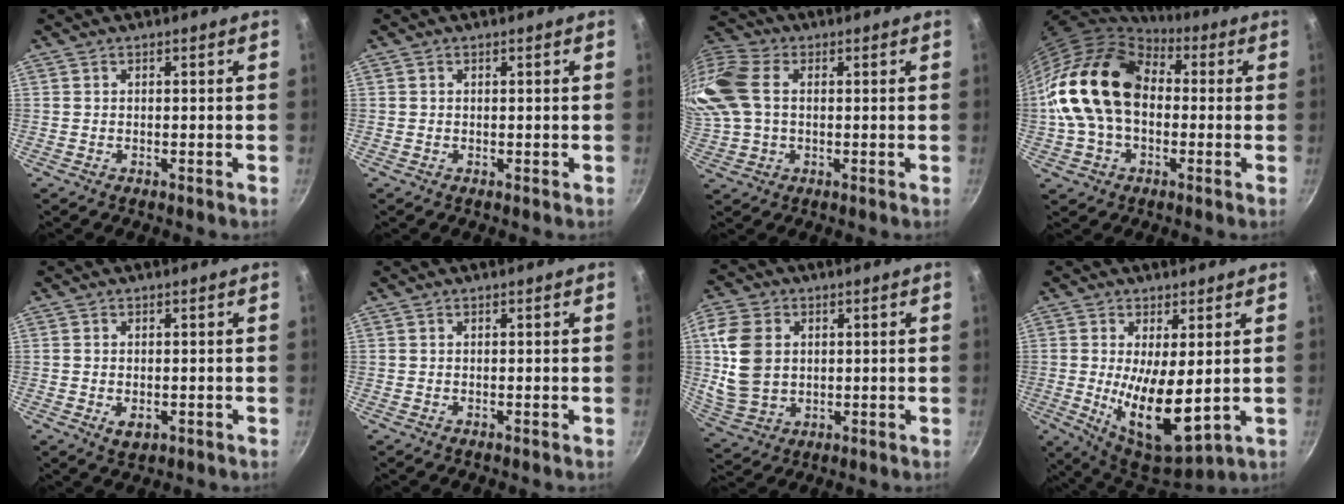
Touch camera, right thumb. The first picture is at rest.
{"total": 0.0}
{"total": 17.6, "force": [2.3, 12.8, 11.9], "torque": [-0.290, 0.034, 0.037]}
{"total": 19.3, "force": [0.7, 13.8, 13.6], "torque": [-0.229, 0.041, 0.002]}
{"total": 2.8, "force": [-0.7, 1.8, 2.0], "torque": [-0.032, -0.008, -0.006]}
{"total": 0.0}
{"total": 11.9, "force": [1.7, 9.0, 7.6], "torque": [-0.135, -0.004, 0.044]}
{"total": 13.3, "force": [-0.3, 5.1, 12.3], "torque": [-0.201, -0.027, 0.011]}